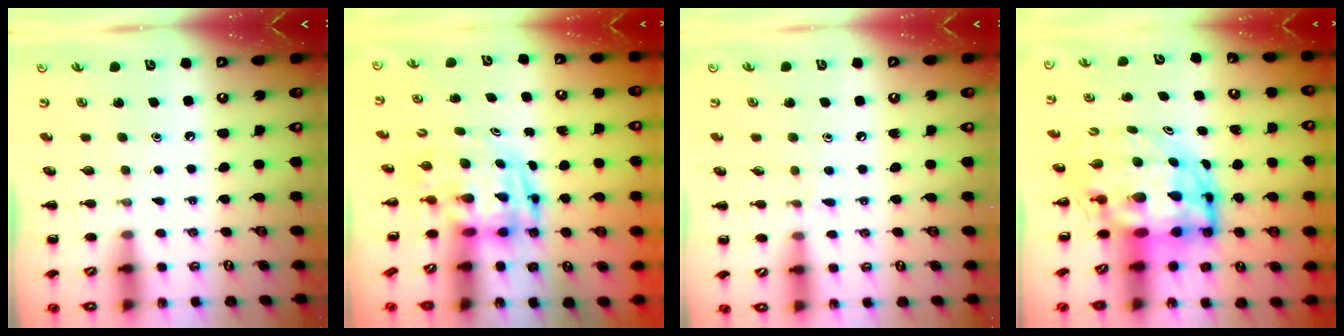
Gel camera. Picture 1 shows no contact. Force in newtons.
{"total": 3.3, "press": 3.3, "slide": 0.7}
{"total": 5.4, "press": 4.9, "slide": 2.2}
{"total": 9.1, "press": 8.8, "slide": 2.5}